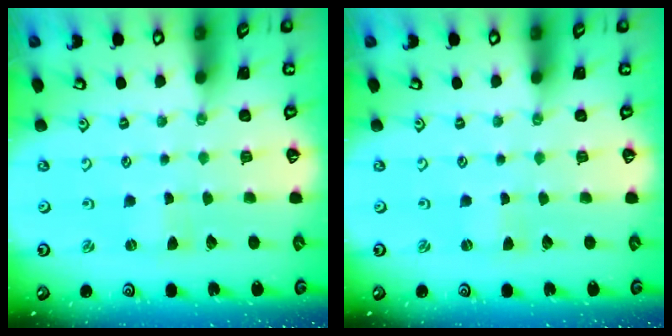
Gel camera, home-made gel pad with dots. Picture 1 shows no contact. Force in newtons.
{"total": 0.0}